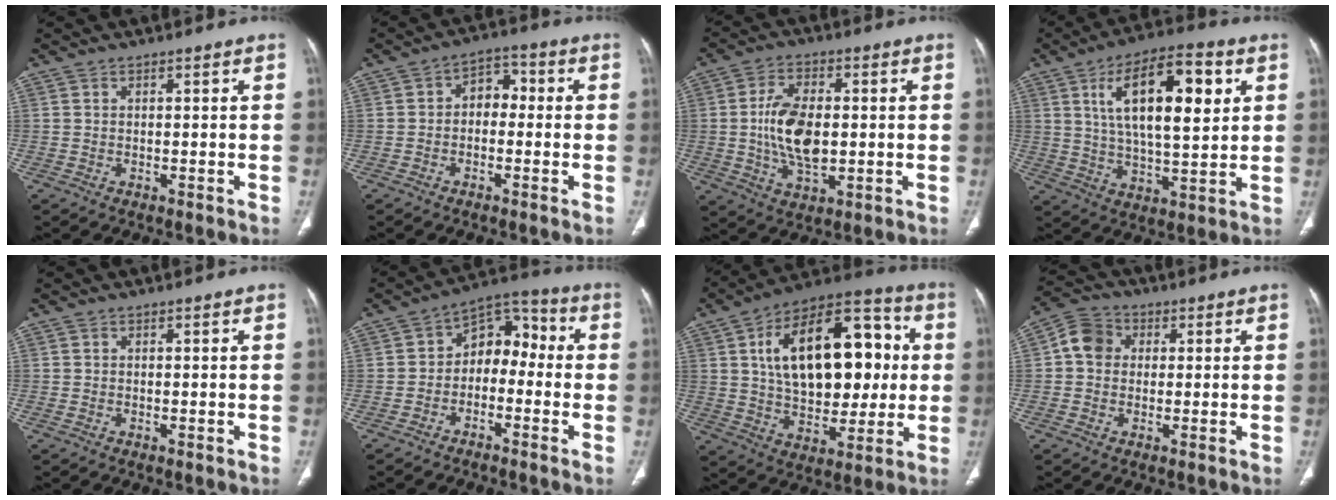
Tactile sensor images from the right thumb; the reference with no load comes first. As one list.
[{"total": 5.4, "force": [-0.4, 3.9, 3.7], "torque": [-0.032, 0.026, -0.020]}, {"total": 11.8, "force": [-0.1, 6.5, 9.8], "torque": [-0.177, 0.000, 0.003]}, {"total": 18.2, "force": [5.8, 7.2, 15.7], "torque": [-0.239, -0.008, 0.095]}, {"total": 0.5, "force": [-0.2, 0.3, 0.4], "torque": [-0.011, 0.001, 0.000]}, {"total": 8.9, "force": [-1.6, 6.5, 5.9], "torque": [-0.049, 0.049, -0.045]}, {"total": 25.8, "force": [4.3, 14.7, 20.8], "torque": [-0.293, 0.016, 0.067]}, {"total": 6.3, "force": [0.8, 5.4, 3.2], "torque": [-0.045, 0.015, 0.004]}]